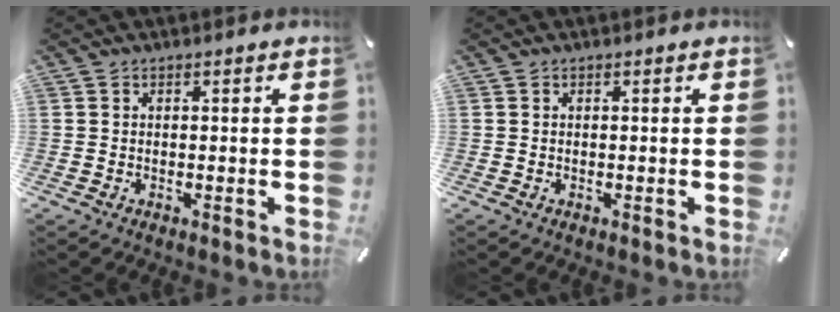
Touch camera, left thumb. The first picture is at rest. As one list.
[{"total": 0.0}]